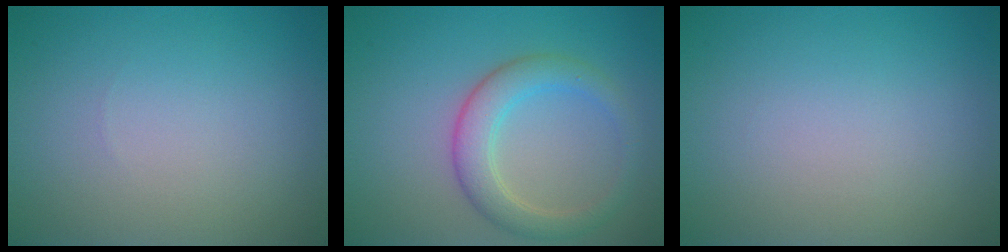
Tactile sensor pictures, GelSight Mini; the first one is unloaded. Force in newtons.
{"total": 3.8, "press": 3.8, "slide": 0.2}
{"total": 0.0}